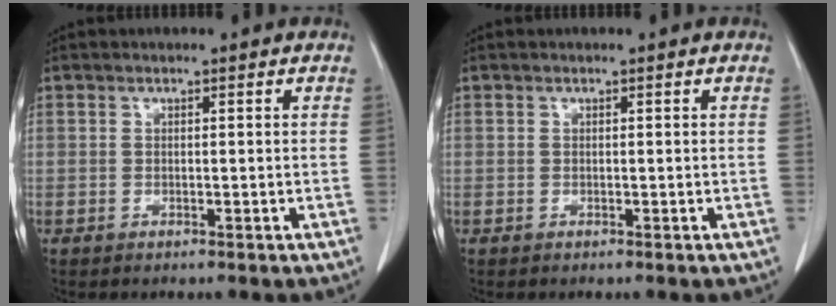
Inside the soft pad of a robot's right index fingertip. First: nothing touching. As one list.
[{"total": 0.0}]